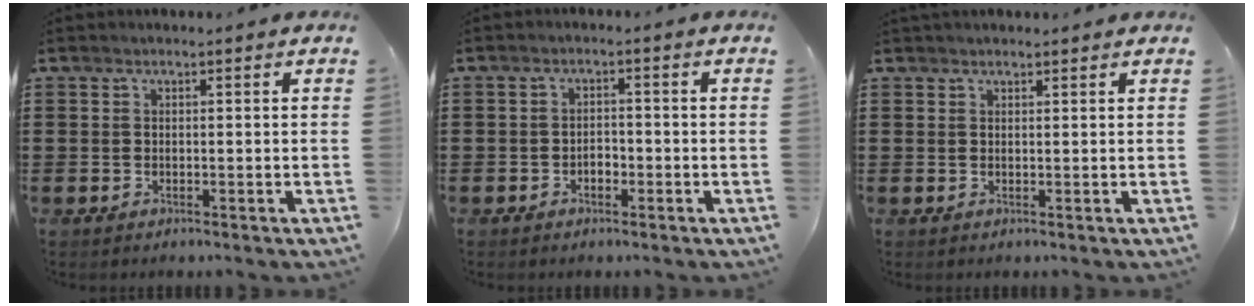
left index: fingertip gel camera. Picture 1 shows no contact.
{"total": 1.9, "force": [-0.9, 1.1, 1.3], "torque": [-0.028, 0.003, -0.019]}
{"total": 0.9, "force": [0.9, 0.2, 0.2], "torque": [-0.006, 0.000, 0.017]}